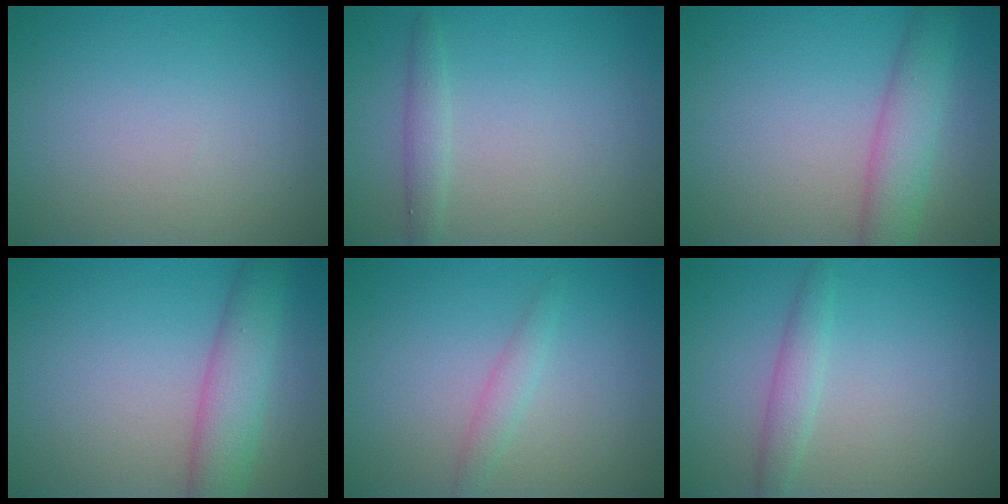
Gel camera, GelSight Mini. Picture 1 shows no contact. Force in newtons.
{"total": 1.5, "press": 1.5, "slide": 0.0}
{"total": 4.2, "press": 4.2, "slide": 0.1}
{"total": 4.8, "press": 4.8, "slide": 0.2}
{"total": 1.4, "press": 1.4, "slide": 0.0}
{"total": 2.1, "press": 2.1, "slide": 0.1}